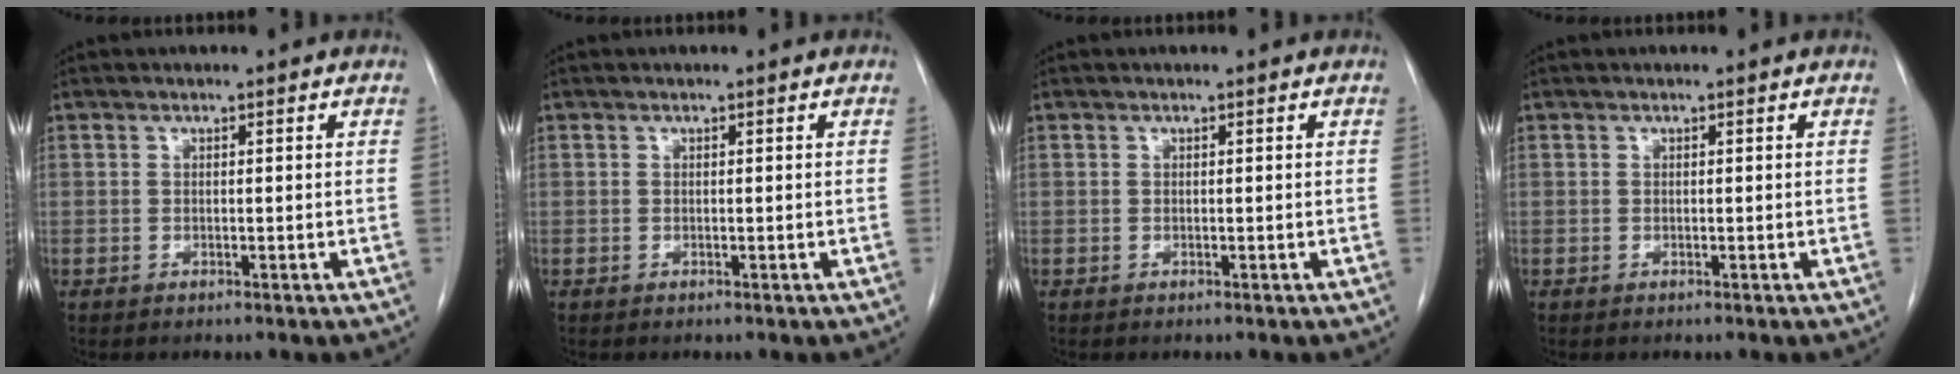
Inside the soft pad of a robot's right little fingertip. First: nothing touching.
{"total": 0.0}
{"total": 0.0}
{"total": 0.0}